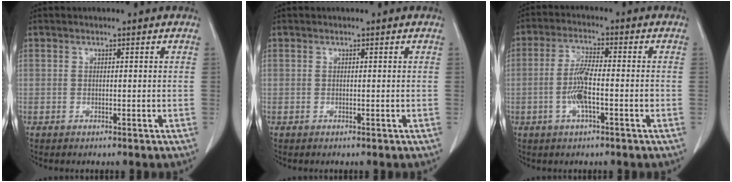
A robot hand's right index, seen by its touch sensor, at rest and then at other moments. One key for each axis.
{"total": 0.0}
{"total": 5.9, "fx": -1.6, "fy": 1.2, "fz": 5.6, "tx": -0.117, "ty": 0.004, "tz": -0.033}